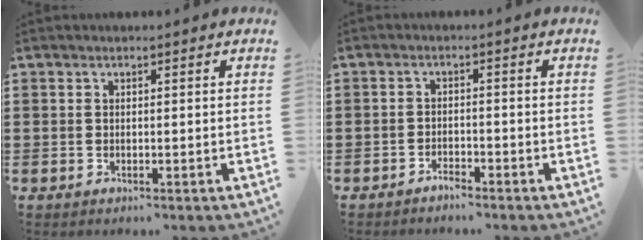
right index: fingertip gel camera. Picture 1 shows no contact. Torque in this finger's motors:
{"motor_torque": [-0.20, 0.28, -0.03, -0.01]}